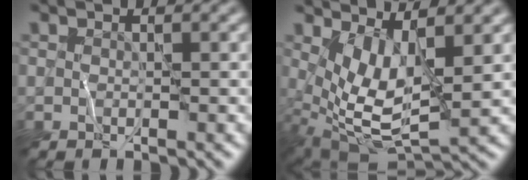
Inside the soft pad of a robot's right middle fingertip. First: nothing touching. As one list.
[{"total": 5.8, "force": [1.8, 2.2, 5.1], "torque": [-0.111, -0.017, 0.037]}]